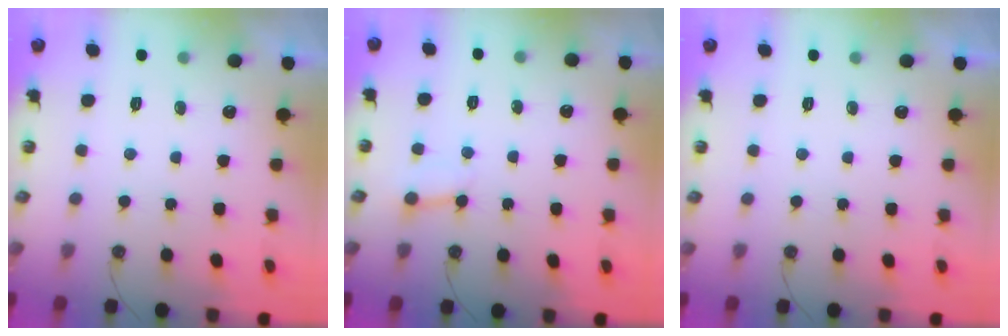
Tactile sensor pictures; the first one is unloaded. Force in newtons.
{"total": 2.7, "press": 2.7, "slide": 0.1}
{"total": 0.0}